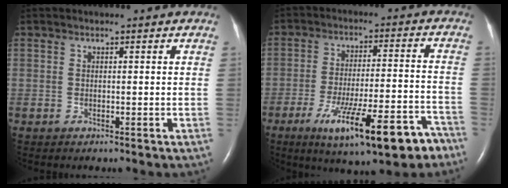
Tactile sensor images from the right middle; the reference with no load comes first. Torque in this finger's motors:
{"motor_torque": [1.14, -0.98, 0.56, 0.19]}